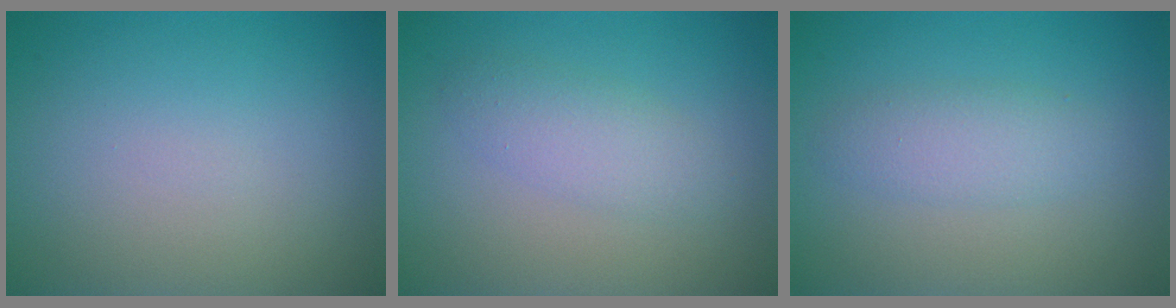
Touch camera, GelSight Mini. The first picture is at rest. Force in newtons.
{"total": 2.4, "press": 2.4, "slide": 0.2}
{"total": 2.3, "press": 2.3, "slide": 0.1}